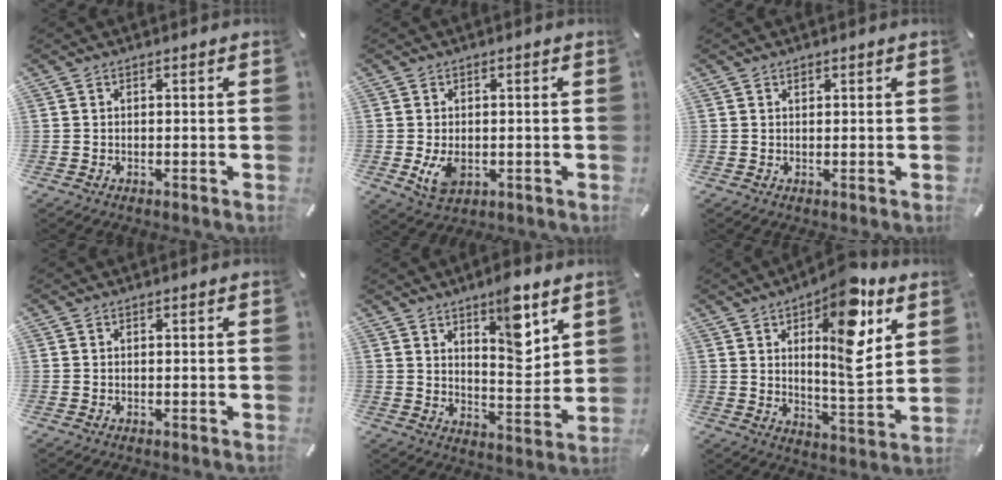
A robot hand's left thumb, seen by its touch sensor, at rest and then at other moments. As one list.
[{"total": 5.2, "force": [-0.7, 3.7, 3.7], "torque": [-0.082, -0.006, -0.014]}, {"total": 0.7, "force": [0.4, 0.5, 0.2], "torque": [-0.004, 0.000, 0.007]}, {"total": 0.0}, {"total": 11.5, "force": [7.0, 4.7, 7.7], "torque": [-0.092, -0.050, 0.115]}, {"total": 16.3, "force": [7.1, 6.2, 13.3], "torque": [-0.187, -0.036, 0.111]}]